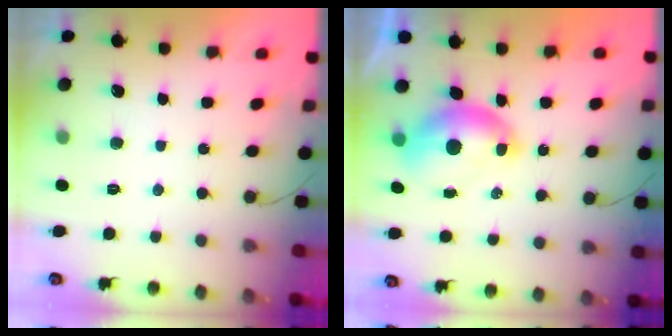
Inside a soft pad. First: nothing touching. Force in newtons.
{"total": 7.1, "press": 7.0, "slide": 0.9}